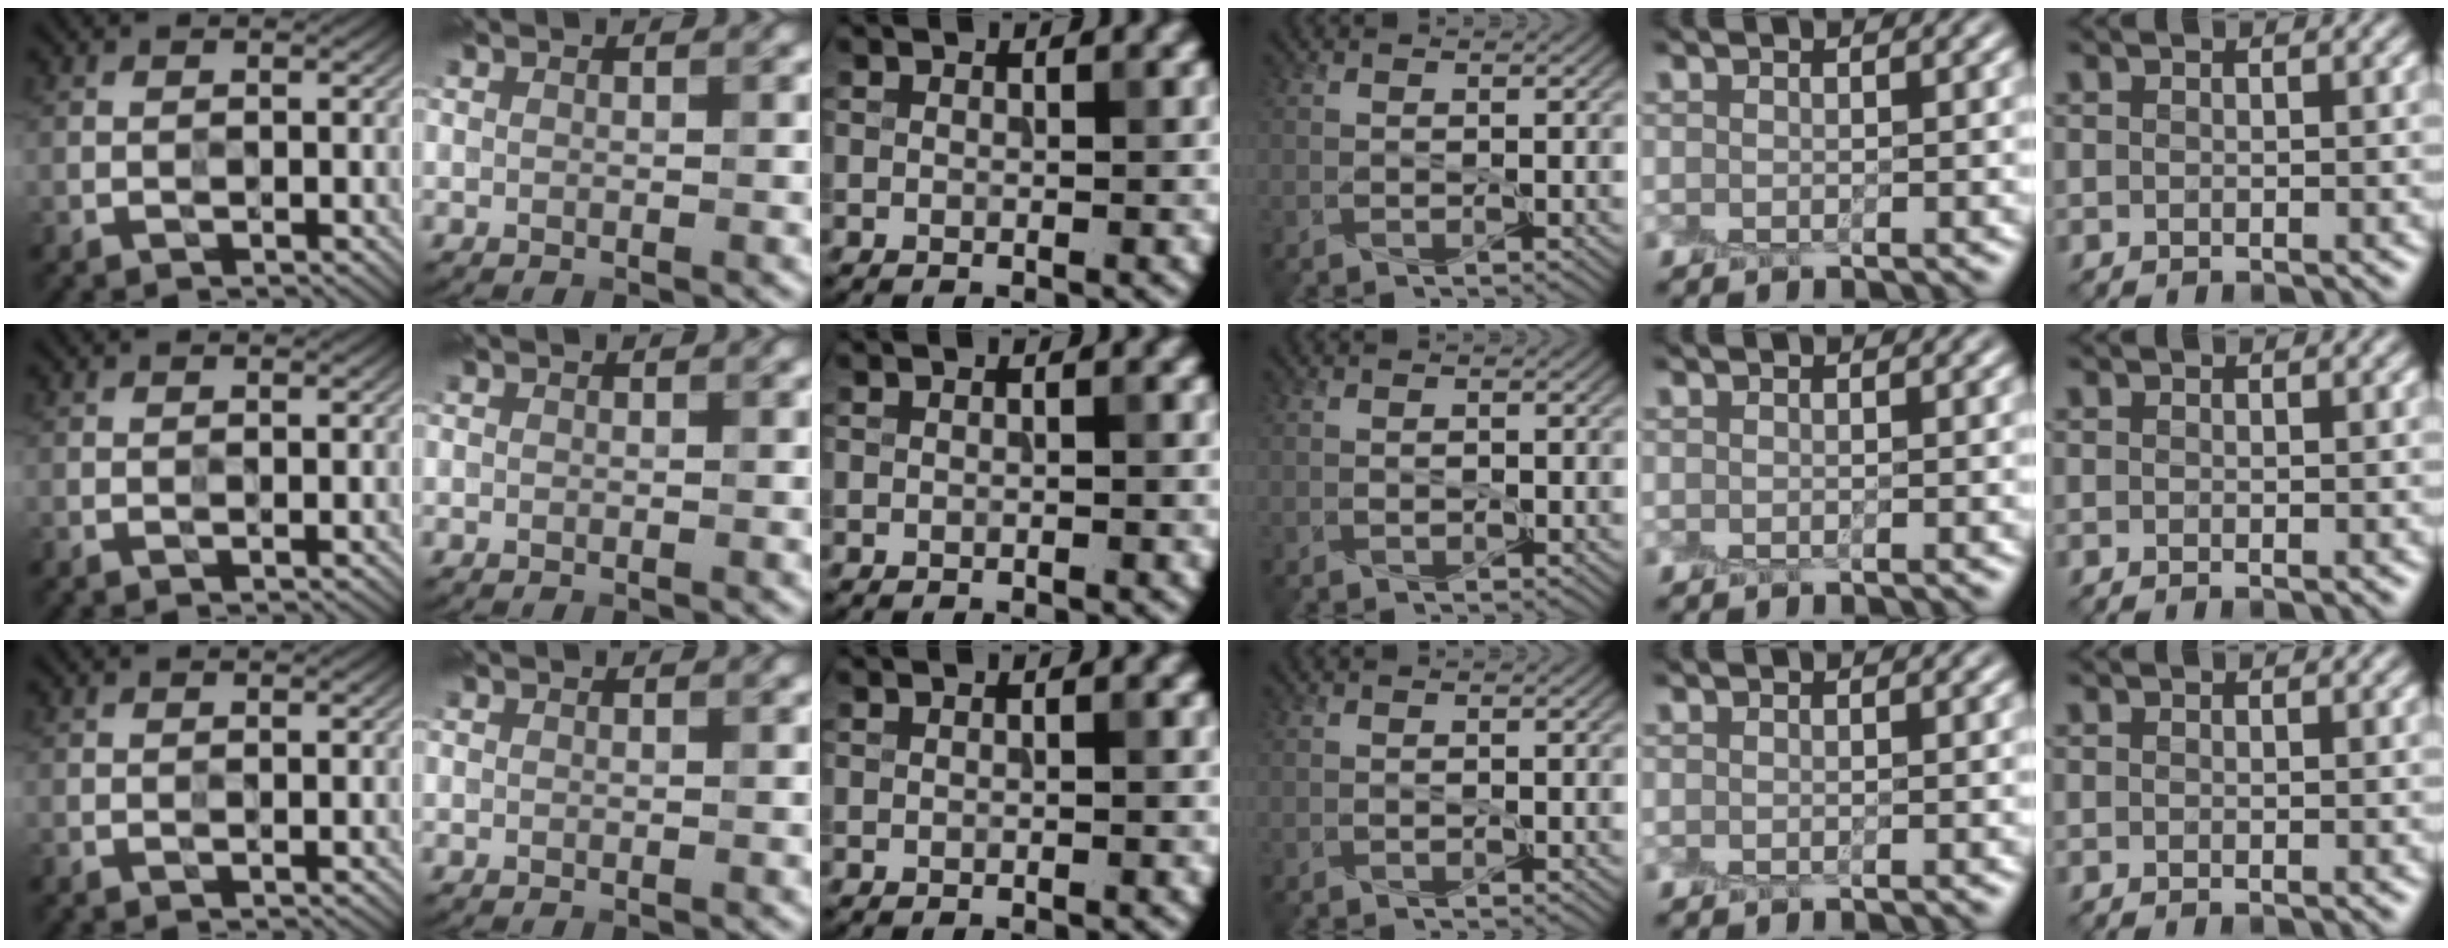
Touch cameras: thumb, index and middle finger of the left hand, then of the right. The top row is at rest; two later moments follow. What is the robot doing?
{"motion": "peel", "object": "aluminum foil"}